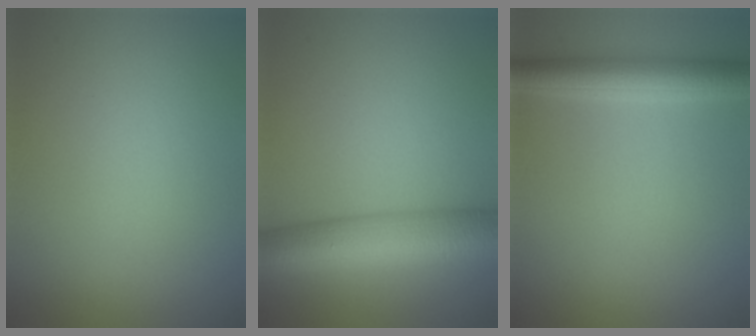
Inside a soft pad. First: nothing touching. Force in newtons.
{"total": 8.1, "press": 8.1, "slide": 0.2}
{"total": 4.1, "press": 4.1, "slide": 0.1}